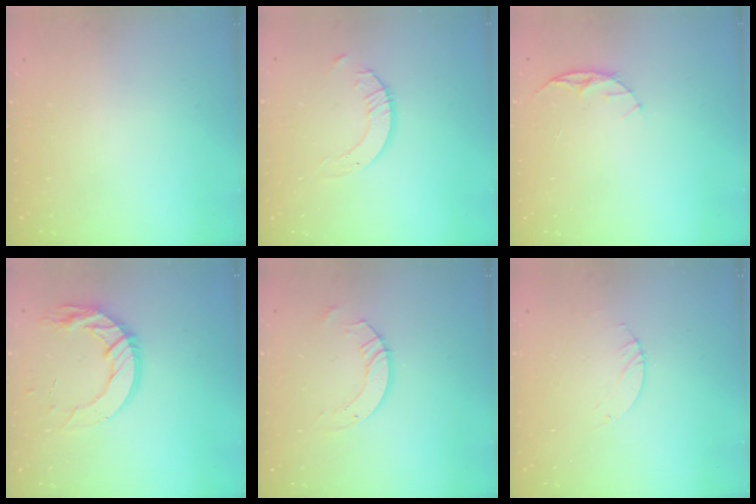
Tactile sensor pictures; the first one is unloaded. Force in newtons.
{"total": 2.7, "press": 2.7, "slide": 0.2}
{"total": 5.9, "press": 5.8, "slide": 0.7}
{"total": 13.8, "press": 13.8, "slide": 1.0}
{"total": 5.0, "press": 5.0, "slide": 0.3}
{"total": 0.9, "press": 0.8, "slide": 0.2}